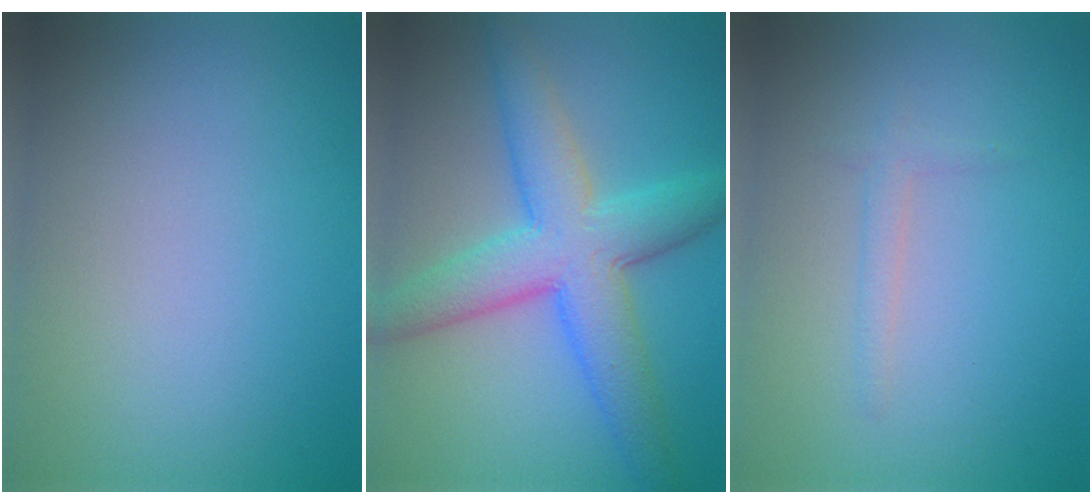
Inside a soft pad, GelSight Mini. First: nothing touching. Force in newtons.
{"total": 7.6, "press": 7.6, "slide": 0.1}
{"total": 1.2, "press": 1.2, "slide": 0.0}